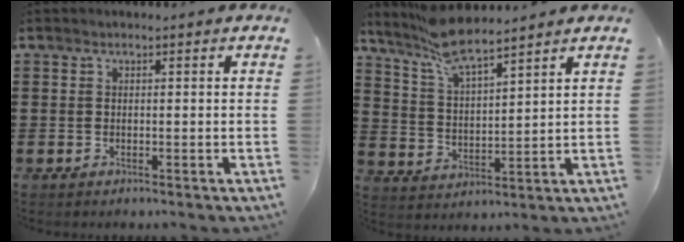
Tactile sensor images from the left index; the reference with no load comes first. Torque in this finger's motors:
{"motor_torque": [-0.70, -0.69, -0.78, -0.21]}